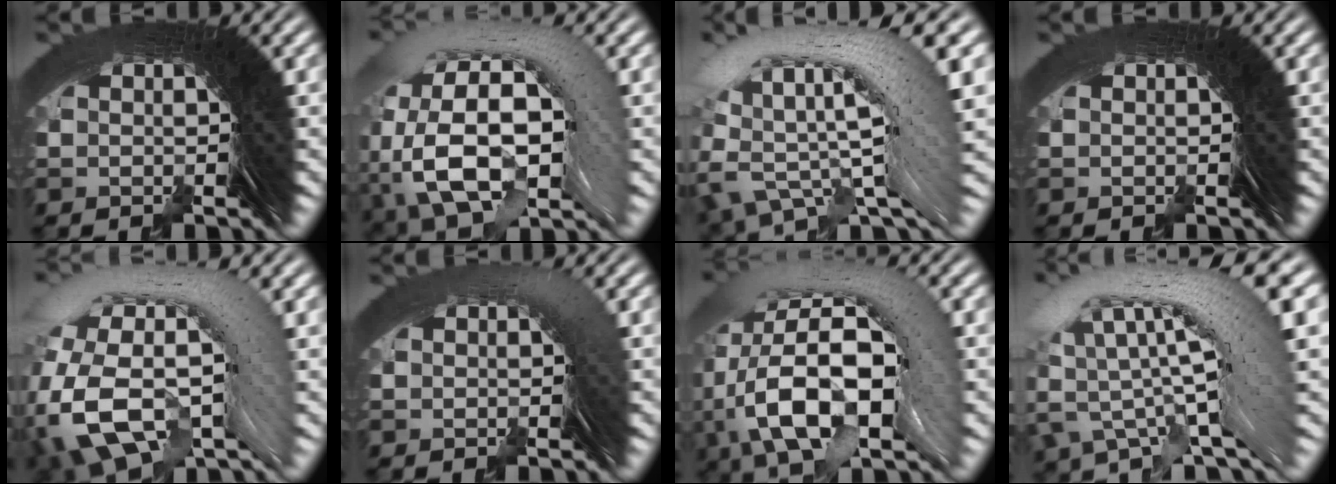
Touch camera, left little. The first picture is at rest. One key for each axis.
{"total": 19.9, "fx": 0.5, "fy": -6.0, "fz": -18.9, "tx": 0.233, "ty": 0.027, "tz": -0.010}
{"total": 22.0, "fx": 2.2, "fy": -9.2, "fz": -19.8, "tx": 0.268, "ty": 0.063, "tz": -0.002}
{"total": 0.0}
{"total": 21.0, "fx": 0.1, "fy": -6.5, "fz": -20.0, "tx": 0.237, "ty": 0.027, "tz": -0.021}
{"total": 12.3, "fx": -1.2, "fy": -6.3, "fz": -10.5, "tx": 0.142, "ty": 0.008, "tz": -0.014}
{"total": 19.5, "fx": 2.3, "fy": -6.3, "fz": -18.2, "tx": 0.221, "ty": 0.054, "tz": 0.010}
{"total": 23.0, "fx": 4.1, "fy": -10.4, "fz": -20.1, "tx": 0.285, "ty": 0.092, "tz": 0.018}